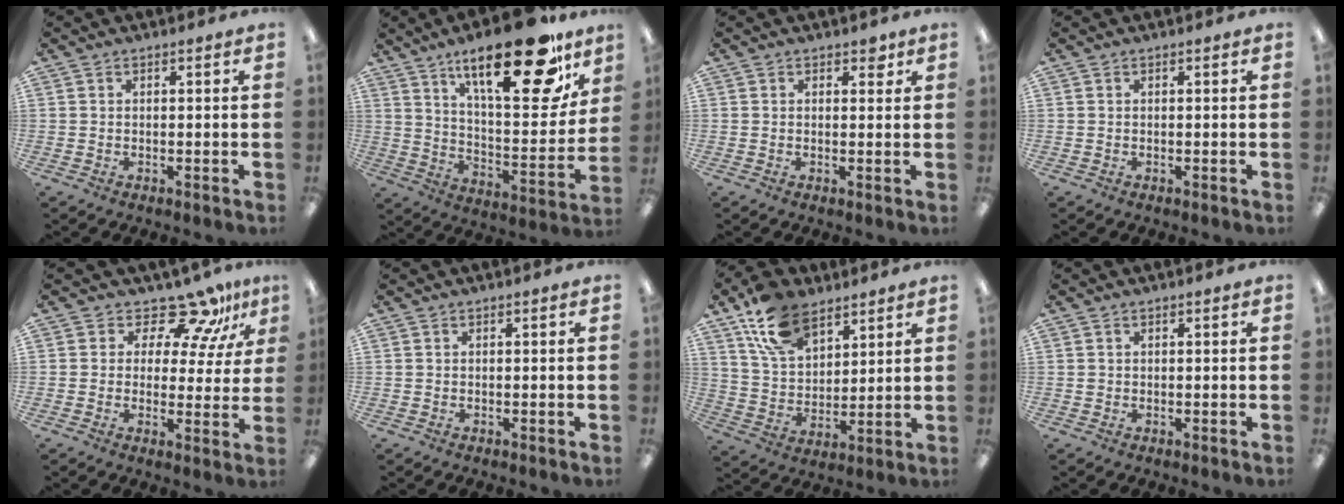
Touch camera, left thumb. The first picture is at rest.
{"total": 25.0, "force": [16.4, 8.0, 17.1], "torque": [-0.243, -0.107, 0.260]}
{"total": 2.1, "force": [1.4, 1.2, 1.0], "torque": [0.002, -0.007, 0.019]}
{"total": 0.0}
{"total": 11.8, "force": [9.7, 4.7, 4.6], "torque": [-0.078, -0.071, 0.176]}
{"total": 0.0}
{"total": 14.5, "force": [9.4, 8.3, 7.2], "torque": [-0.143, -0.030, 0.180]}
{"total": 0.8, "force": [0.1, 0.8, 0.2], "torque": [-0.005, 0.005, 0.001]}